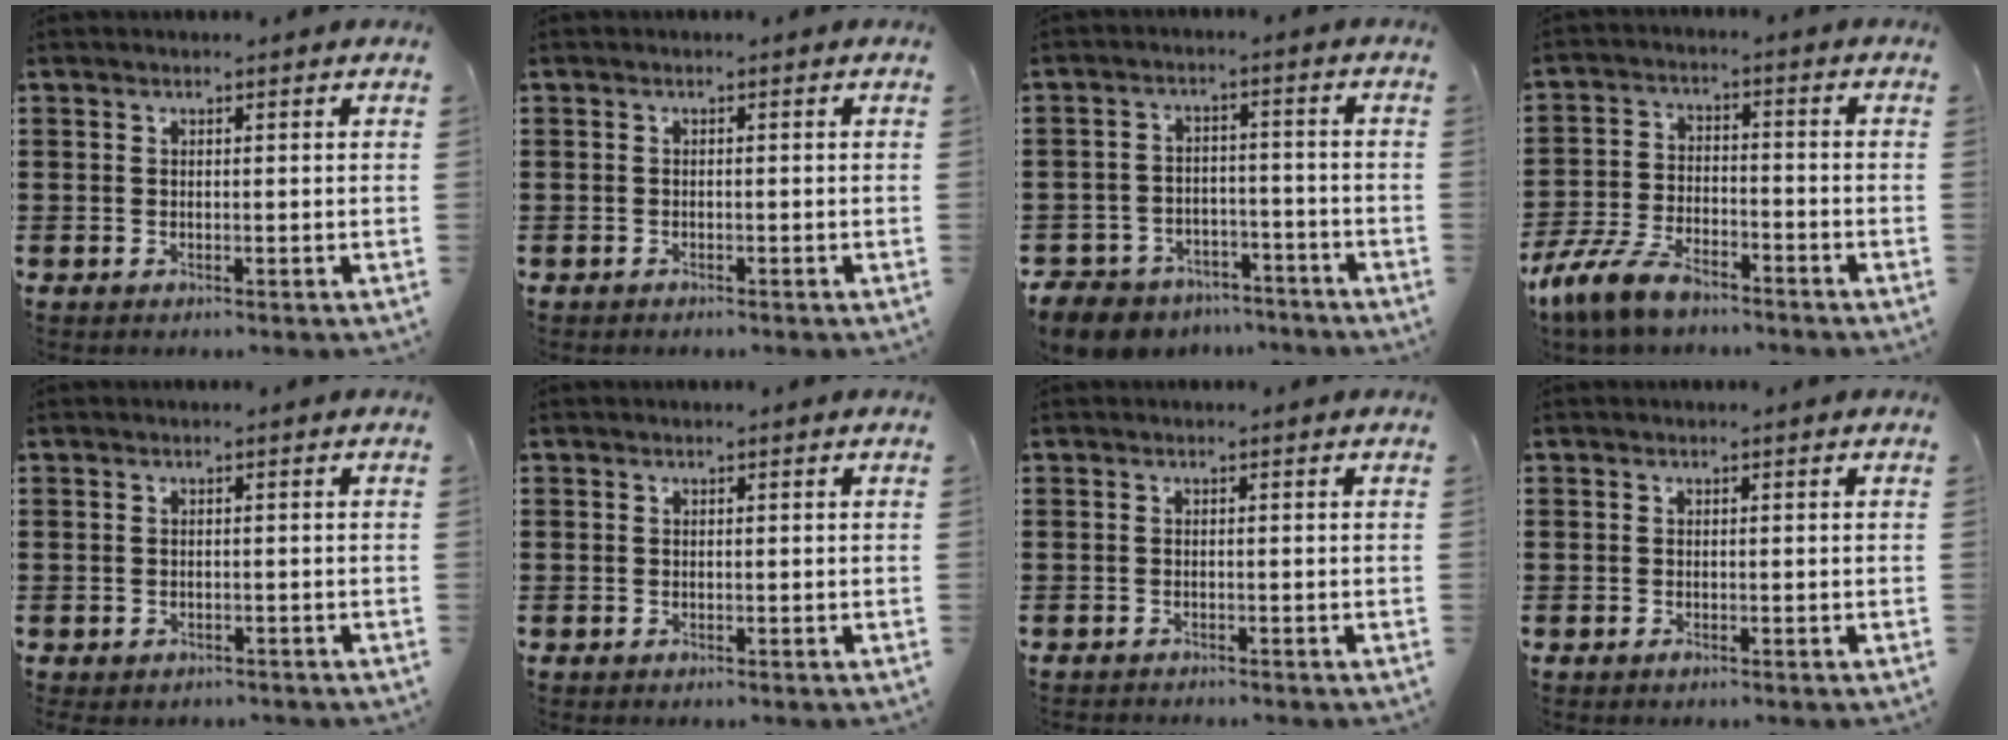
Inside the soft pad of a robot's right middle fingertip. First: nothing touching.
{"total": 0.6, "force": [-0.5, 0.1, 0.1], "torque": [-0.003, -0.001, -0.012]}
{"total": 7.0, "force": [-6.6, 2.0, 1.0], "torque": [-0.038, 0.011, -0.136]}
{"total": 8.4, "force": [-6.6, 2.8, 4.4], "torque": [-0.112, 0.004, -0.132]}
{"total": 0.8, "force": [-0.7, 0.3, 0.0], "torque": [-0.003, 0.001, -0.016]}
{"total": 0.0}
{"total": 0.7, "force": [-0.7, 0.0, 0.1], "torque": [-0.003, -0.002, -0.014]}
{"total": 0.5, "force": [-0.4, 0.2, 0.2], "torque": [-0.005, -0.002, -0.008]}